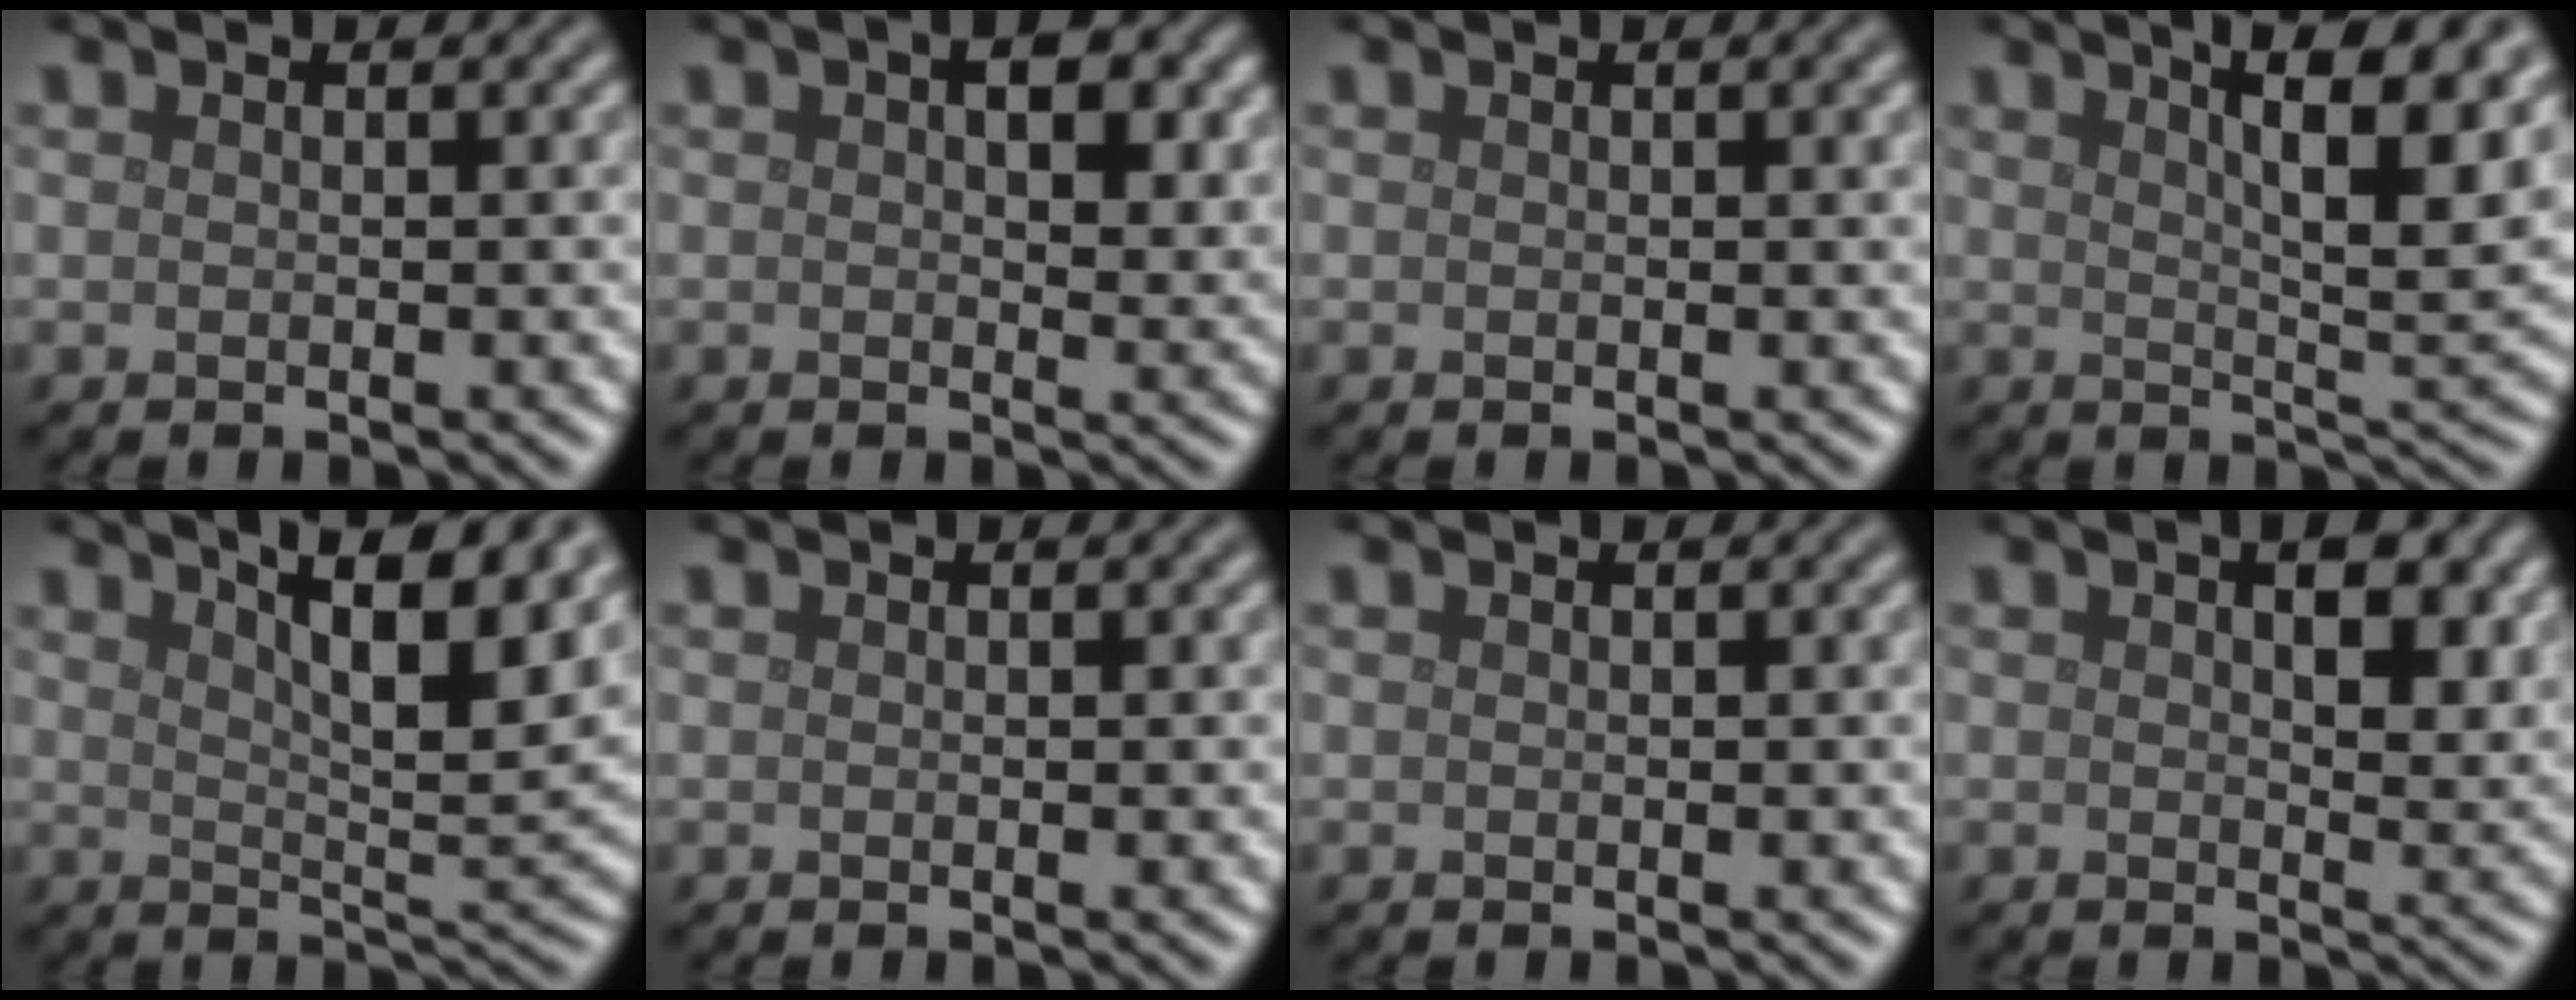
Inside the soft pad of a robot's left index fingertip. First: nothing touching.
{"total": 3.8, "force": [1.2, 2.0, 3.1], "torque": [-0.037, 0.001, 0.018]}
{"total": 0.8, "force": [0.4, 0.1, 0.7], "torque": [-0.008, 0.002, 0.006]}
{"total": 12.4, "force": [6.2, 3.7, 10.1], "torque": [-0.106, 0.029, 0.071]}
{"total": 11.6, "force": [7.0, 3.0, 8.8], "torque": [-0.091, 0.022, 0.085]}
{"total": 0.0}
{"total": 0.0}
{"total": 4.8, "force": [1.8, 2.2, 3.9], "torque": [-0.049, -0.001, 0.029]}